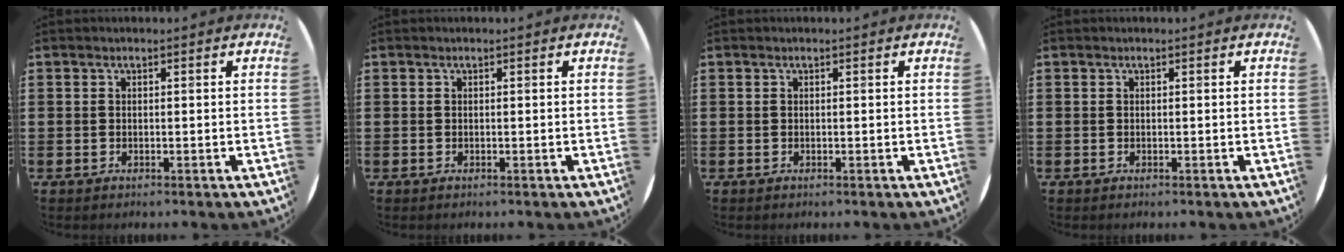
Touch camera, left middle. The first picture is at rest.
{"total": 0.0}
{"total": 0.0}
{"total": 0.0}